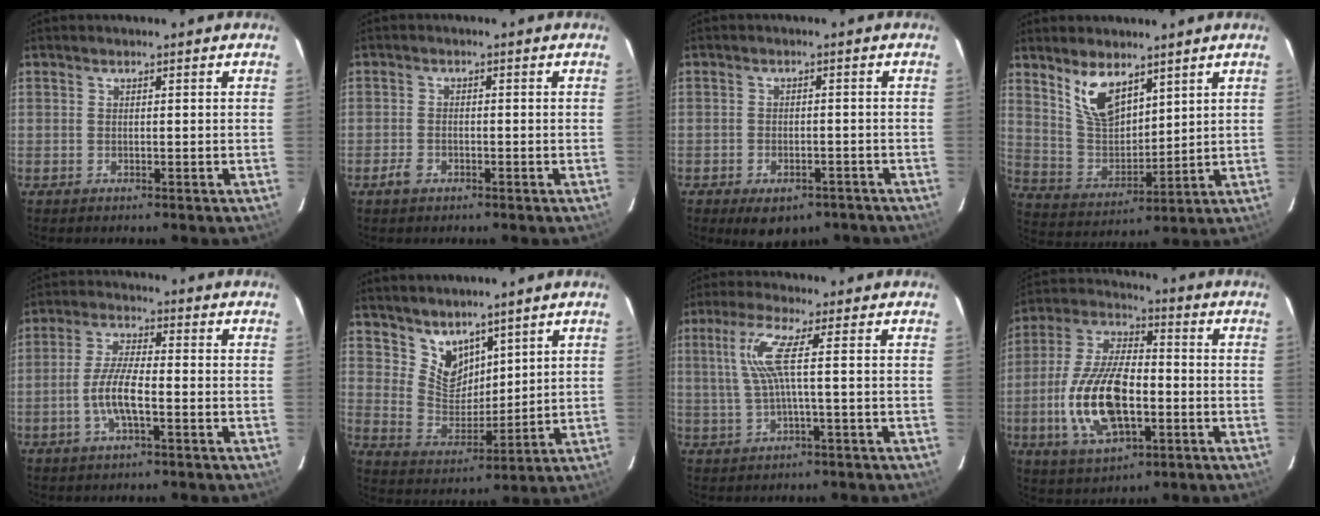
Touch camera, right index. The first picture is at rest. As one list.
[{"total": 2.5, "force": [-1.6, 1.5, 1.3], "torque": [-0.031, 0.001, -0.029]}, {"total": 8.5, "force": [-5.9, 4.5, 4.1], "torque": [-0.080, -0.005, -0.069]}, {"total": 10.1, "force": [6.5, 4.7, 6.2], "torque": [-0.117, 0.002, 0.137]}, {"total": 6.9, "force": [-2.4, 1.6, 6.3], "torque": [-0.130, 0.002, -0.048]}, {"total": 8.1, "force": [6.1, 4.6, 2.7], "torque": [-0.040, -0.001, 0.129]}, {"total": 6.3, "force": [0.7, -0.7, 6.2], "torque": [-0.125, -0.001, 0.026]}, {"total": 17.3, "force": [-4.2, 7.9, 14.8], "torque": [-0.314, -0.002, -0.073]}]